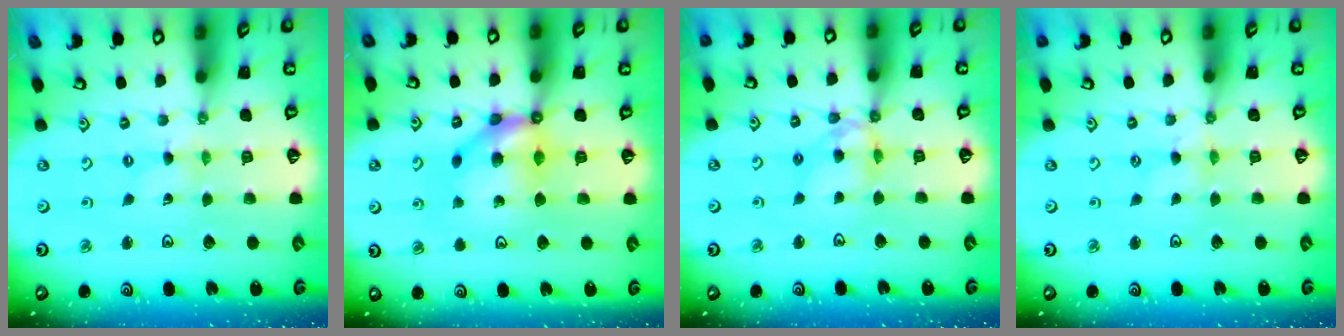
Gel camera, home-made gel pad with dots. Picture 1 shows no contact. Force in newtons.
{"total": 10.3, "press": 10.3, "slide": 0.5}
{"total": 9.8, "press": 9.8, "slide": 0.8}
{"total": 0.0}